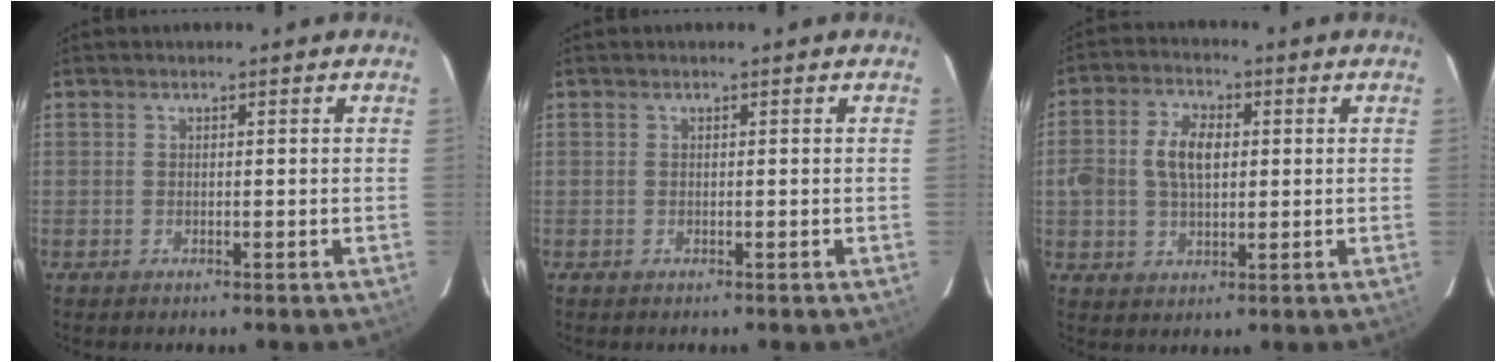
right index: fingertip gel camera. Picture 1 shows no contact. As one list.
[{"total": 0.0}, {"total": 8.0, "force": [0.8, 5.0, 6.2], "torque": [-0.118, 0.017, 0.018]}]